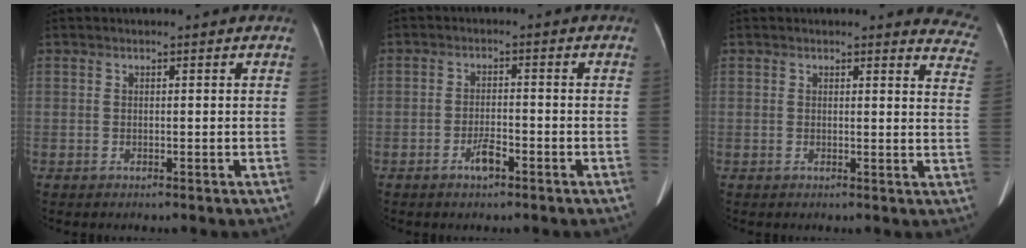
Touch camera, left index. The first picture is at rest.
{"total": 2.9, "force": [-1.9, 0.8, 2.1], "torque": [-0.039, 0.002, -0.034]}
{"total": 7.6, "force": [7.4, 1.3, 0.9], "torque": [0.027, -0.053, 0.037]}